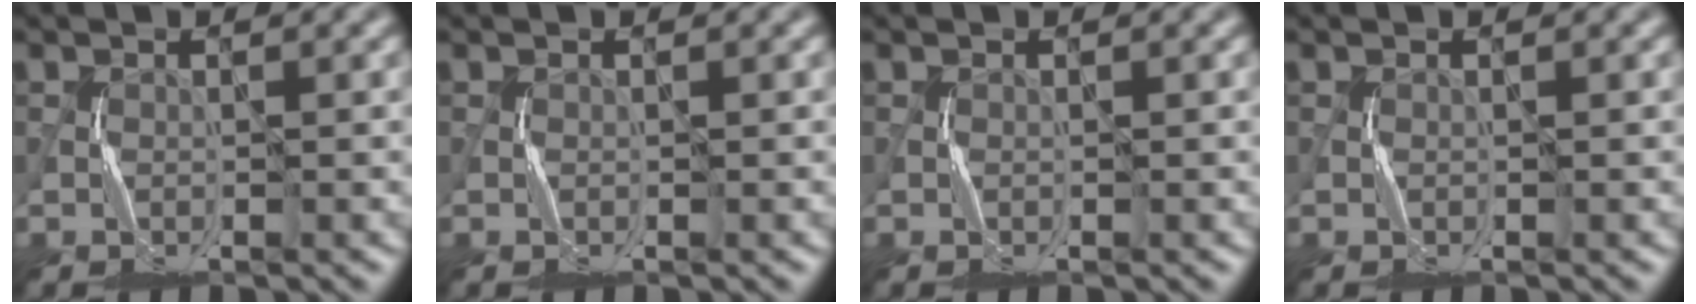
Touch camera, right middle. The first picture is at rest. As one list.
[{"total": 0.0}, {"total": 0.0}, {"total": 0.0}]